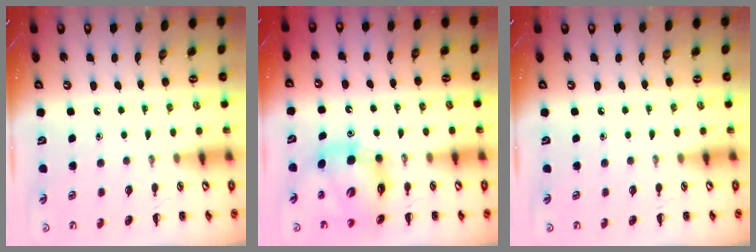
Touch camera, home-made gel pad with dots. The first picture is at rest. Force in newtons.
{"total": 10.4, "press": 10.0, "slide": 3.1}
{"total": 0.0}